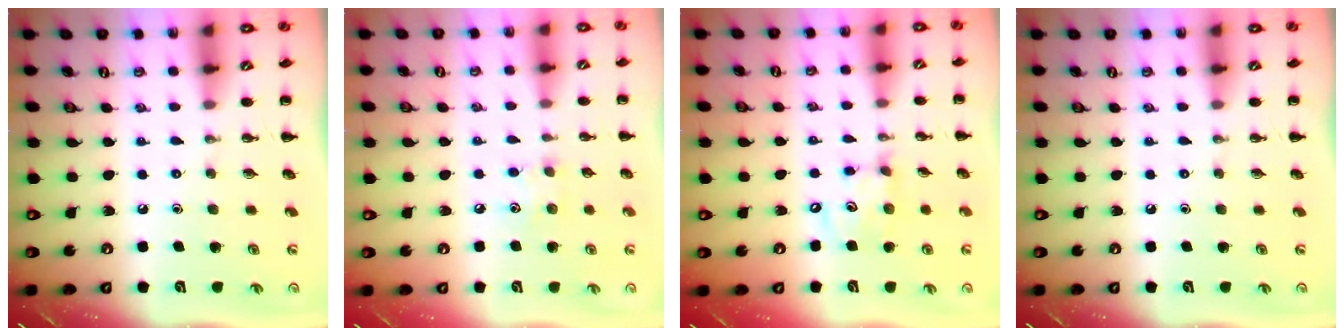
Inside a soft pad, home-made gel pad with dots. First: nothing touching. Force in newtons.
{"total": 5.7, "press": 5.5, "slide": 1.4}
{"total": 8.7, "press": 8.5, "slide": 1.7}
{"total": 0.0}